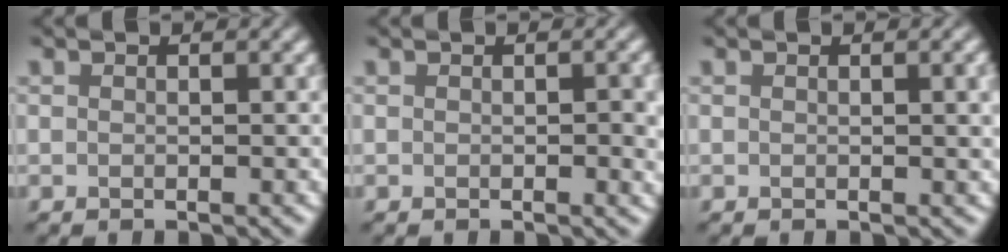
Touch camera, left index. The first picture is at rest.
{"total": 1.6, "force": [-0.1, 0.3, 1.5], "torque": [-0.018, -0.004, 0.000]}
{"total": 1.9, "force": [0.3, 0.5, 1.8], "torque": [-0.016, 0.003, 0.002]}